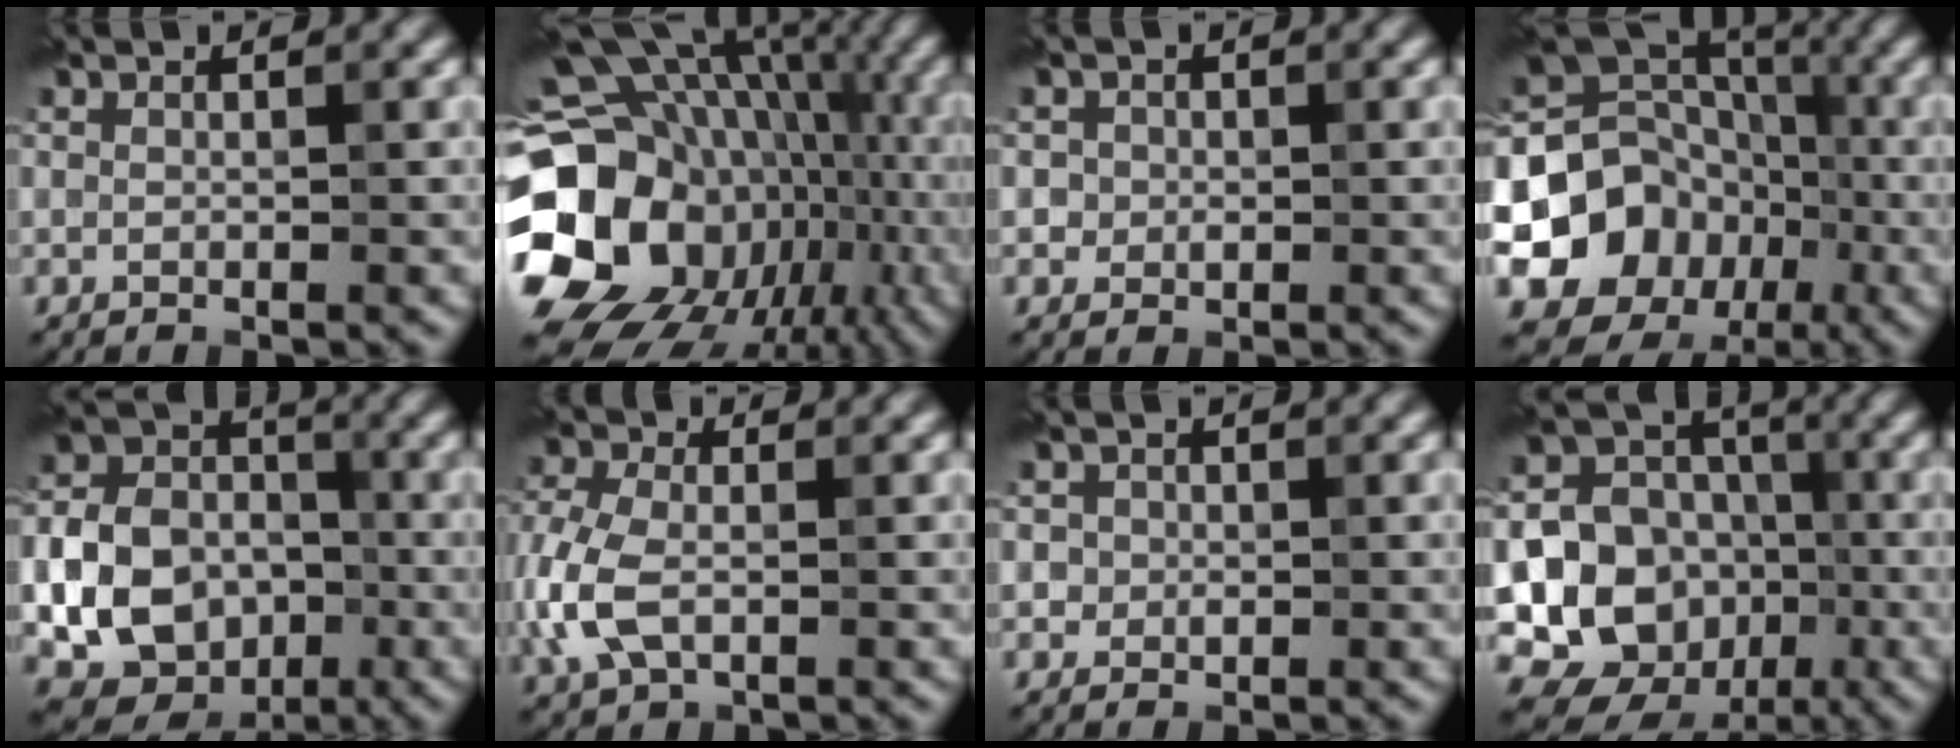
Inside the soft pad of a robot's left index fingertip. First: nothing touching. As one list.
[{"total": 20.5, "force": [-3.3, 17.1, 10.8], "torque": [-0.195, -0.005, -0.059]}, {"total": 1.6, "force": [0.2, 1.5, 0.5], "torque": [0.004, 0.000, -0.002]}, {"total": 14.9, "force": [-4.0, 13.0, 5.9], "torque": [-0.120, -0.007, -0.086]}, {"total": 10.6, "force": [-2.9, 8.3, 5.9], "torque": [-0.104, -0.015, -0.061]}, {"total": 5.7, "force": [-0.9, 3.8, 4.2], "torque": [-0.114, -0.001, -0.025]}, {"total": 1.4, "force": [0.1, 1.4, 0.5], "torque": [0.002, -0.002, -0.002]}, {"total": 13.6, "force": [-4.1, 12.2, 4.4], "torque": [-0.098, -0.010, -0.078]}]